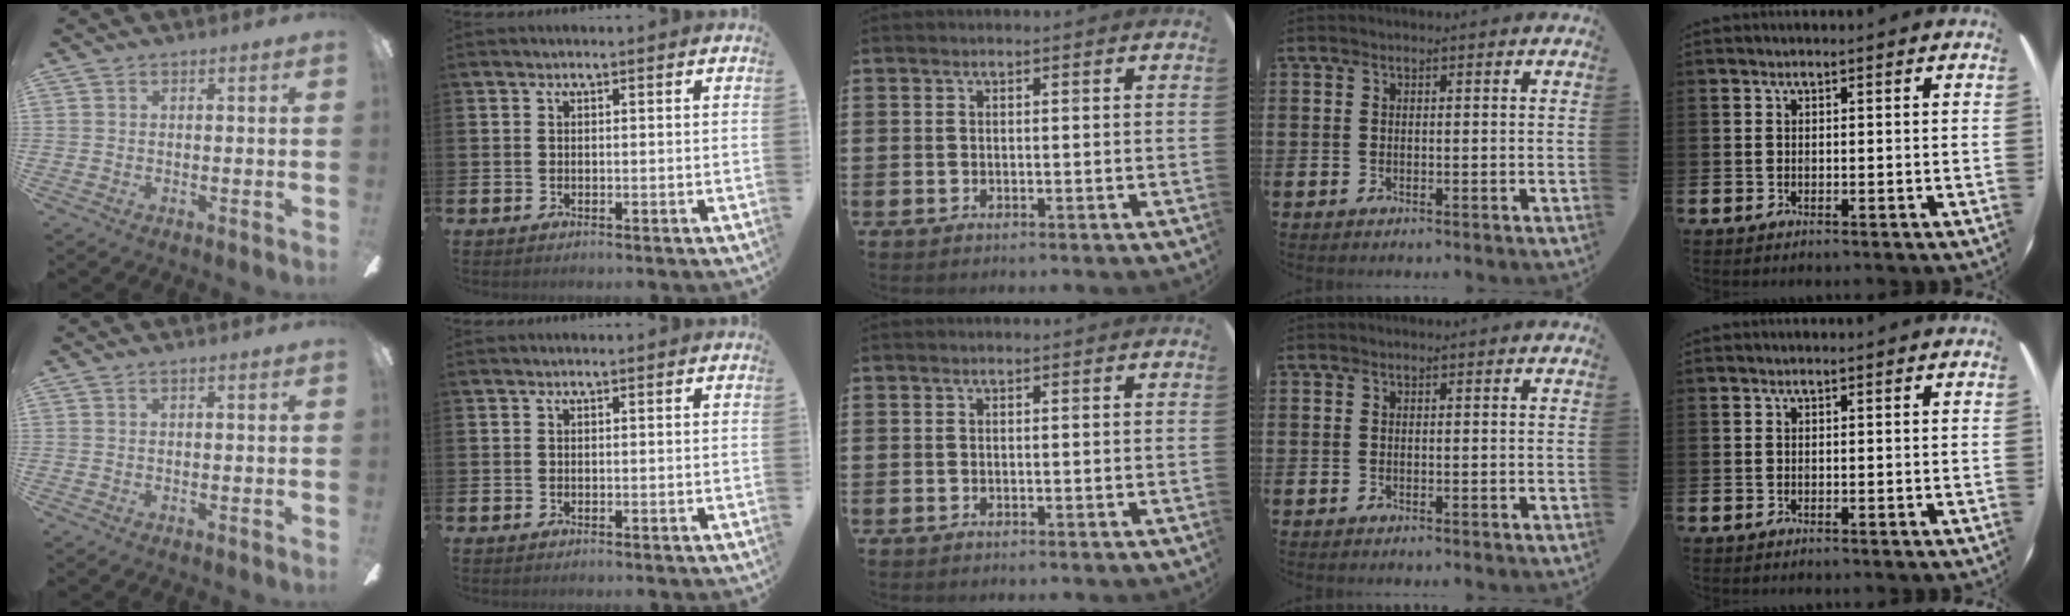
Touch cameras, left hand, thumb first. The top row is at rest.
{}